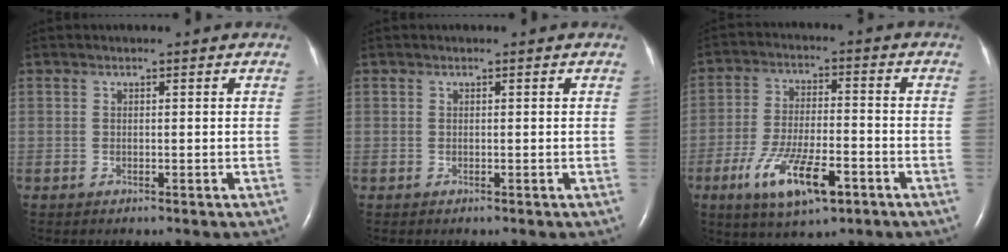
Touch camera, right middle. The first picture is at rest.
{"total": 0.0}
{"total": 11.5, "force": [-5.7, 3.3, 9.5], "torque": [-0.186, -0.012, -0.094]}